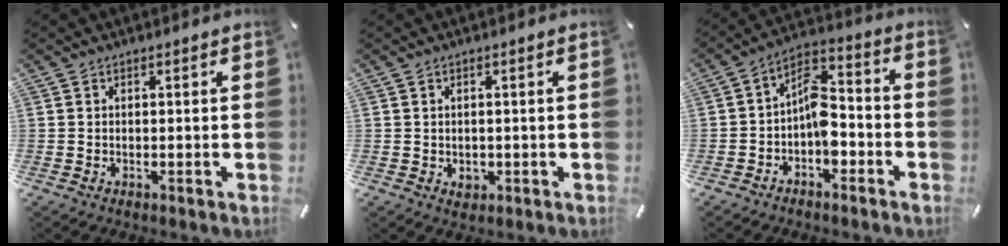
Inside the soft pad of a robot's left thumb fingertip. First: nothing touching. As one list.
[{"total": 2.0, "force": [-0.4, 1.7, 1.1], "torque": [-0.012, 0.001, -0.009]}, {"total": 9.1, "force": [-3.3, 5.8, 6.3], "torque": [-0.099, 0.015, -0.060]}]